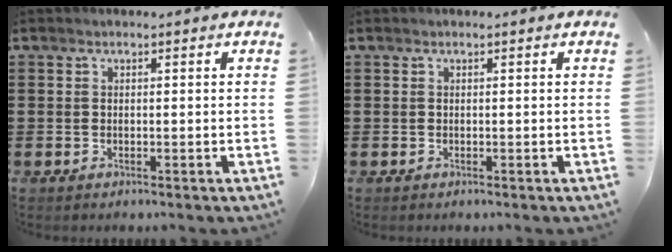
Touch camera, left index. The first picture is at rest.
{"total": 0.0}